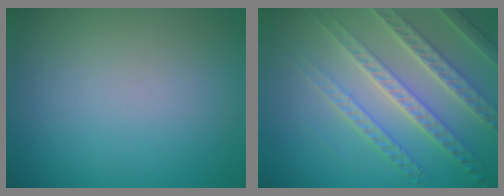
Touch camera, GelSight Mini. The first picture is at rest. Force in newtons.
{"total": 5.6, "press": 4.8, "slide": 2.8}